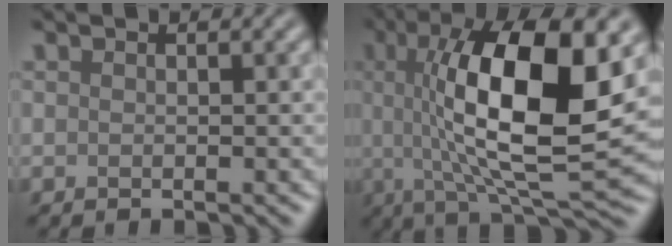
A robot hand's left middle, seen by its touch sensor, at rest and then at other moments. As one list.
[{"total": 13.6, "force": [2.2, 4.0, 12.8], "torque": [-0.196, 0.003, 0.037]}]